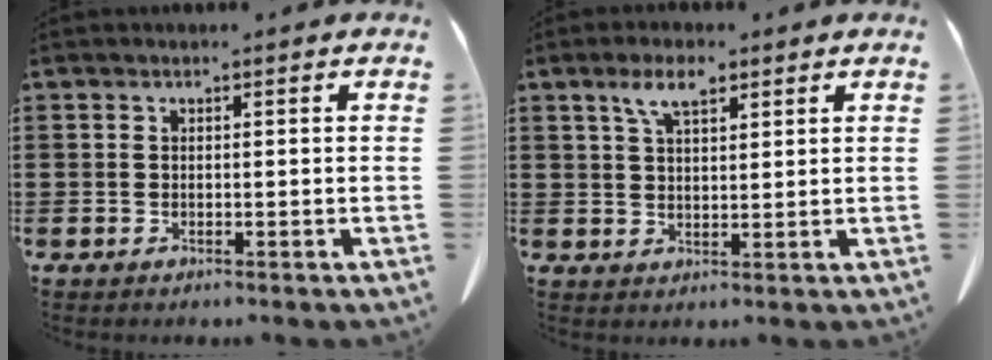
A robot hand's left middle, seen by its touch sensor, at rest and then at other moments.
{"total": 5.0, "force": [3.0, 1.7, 3.6], "torque": [-0.079, 0.008, 0.052]}